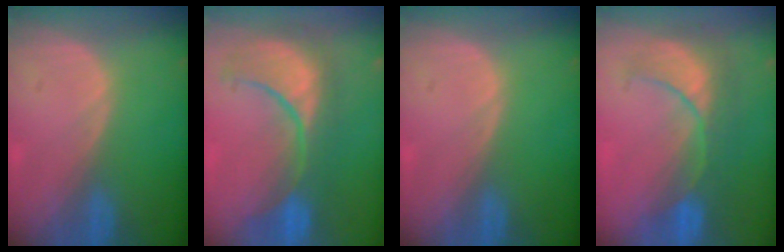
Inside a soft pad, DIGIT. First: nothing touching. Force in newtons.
{"total": 10.5, "press": 10.0, "slide": 3.4}
{"total": 0.0}
{"total": 8.1, "press": 8.0, "slide": 0.8}